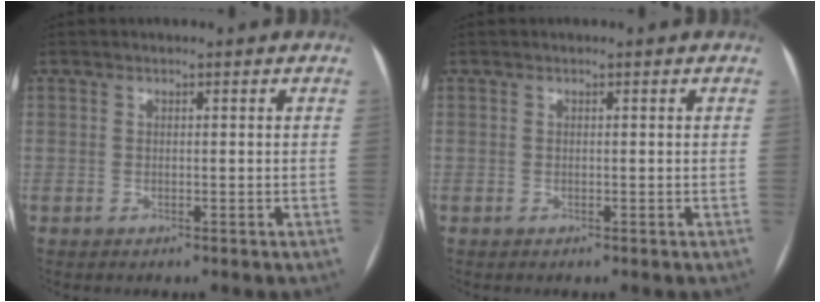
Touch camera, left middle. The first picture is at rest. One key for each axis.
{"total": 0.0}